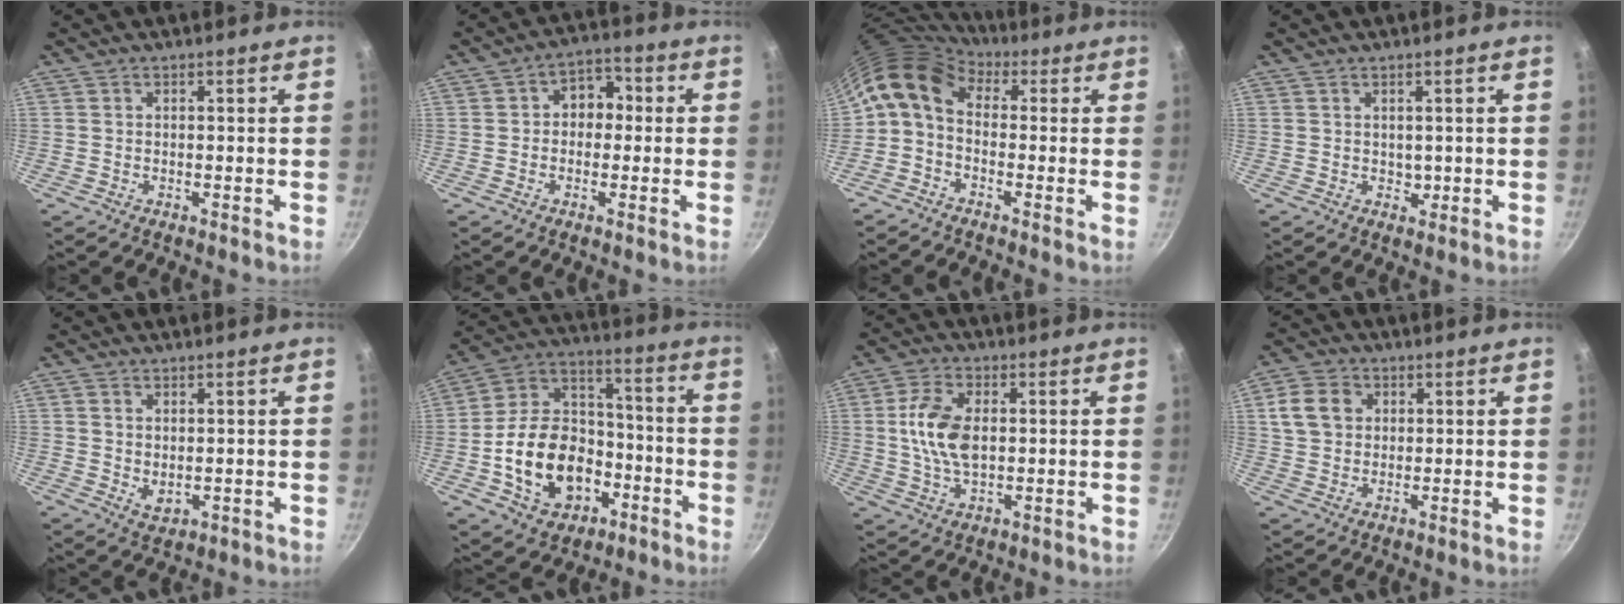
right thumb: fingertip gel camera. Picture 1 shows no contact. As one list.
[{"total": 6.6, "force": [0.2, 5.3, 4.0], "torque": [-0.007, 0.019, -0.008]}, {"total": 9.8, "force": [0.8, 6.8, 7.0], "torque": [-0.129, 0.029, -0.008]}, {"total": 1.3, "force": [0.5, 1.1, 0.5], "torque": [0.000, -0.002, 0.010]}, {"total": 3.2, "force": [0.6, 2.2, 2.2], "torque": [-0.036, -0.009, 0.016]}, {"total": 19.9, "force": [-6.4, 14.6, 11.9], "torque": [-0.179, 0.071, -0.097]}, {"total": 10.2, "force": [1.1, 6.0, 8.2], "torque": [-0.151, 0.005, 0.019]}, {"total": 7.5, "force": [2.2, 6.1, 3.9], "torque": [-0.054, 0.002, 0.034]}]